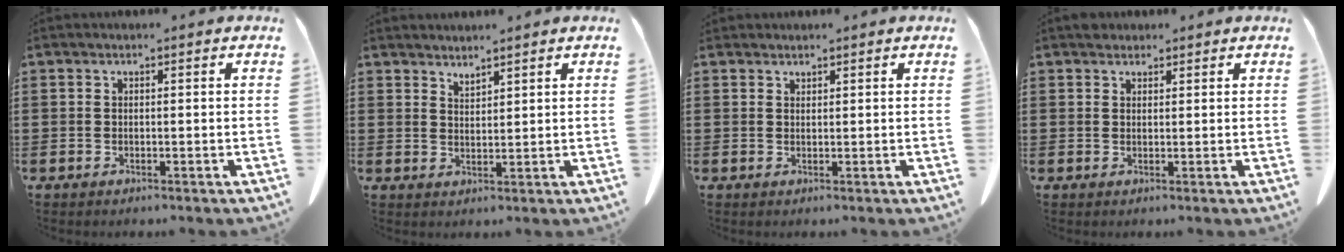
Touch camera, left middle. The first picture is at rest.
{"total": 2.1, "force": [2.1, -0.1, -0.1], "torque": [-0.003, -0.003, 0.041]}
{"total": 1.0, "force": [1.0, 0.2, 0.0], "torque": [-0.003, -0.002, 0.021]}
{"total": 1.6, "force": [1.4, 0.7, 0.0], "torque": [0.003, -0.002, 0.028]}